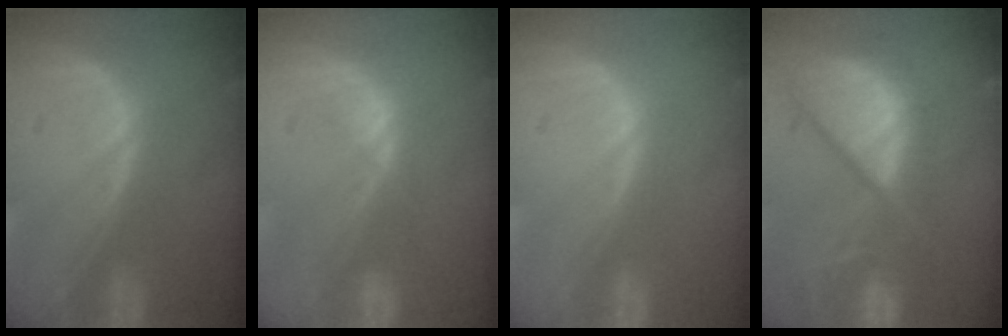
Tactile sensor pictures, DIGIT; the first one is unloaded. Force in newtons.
{"total": 2.6, "press": 2.5, "slide": 0.8}
{"total": 0.0}
{"total": 12.6, "press": 10.3, "slide": 7.2}